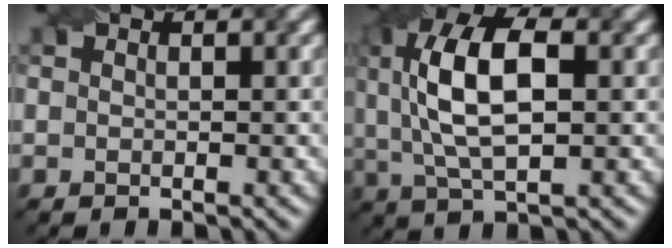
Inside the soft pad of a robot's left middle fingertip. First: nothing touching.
{"total": 8.0, "force": [0.6, 3.9, 7.0], "torque": [-0.138, 0.016, 0.022]}